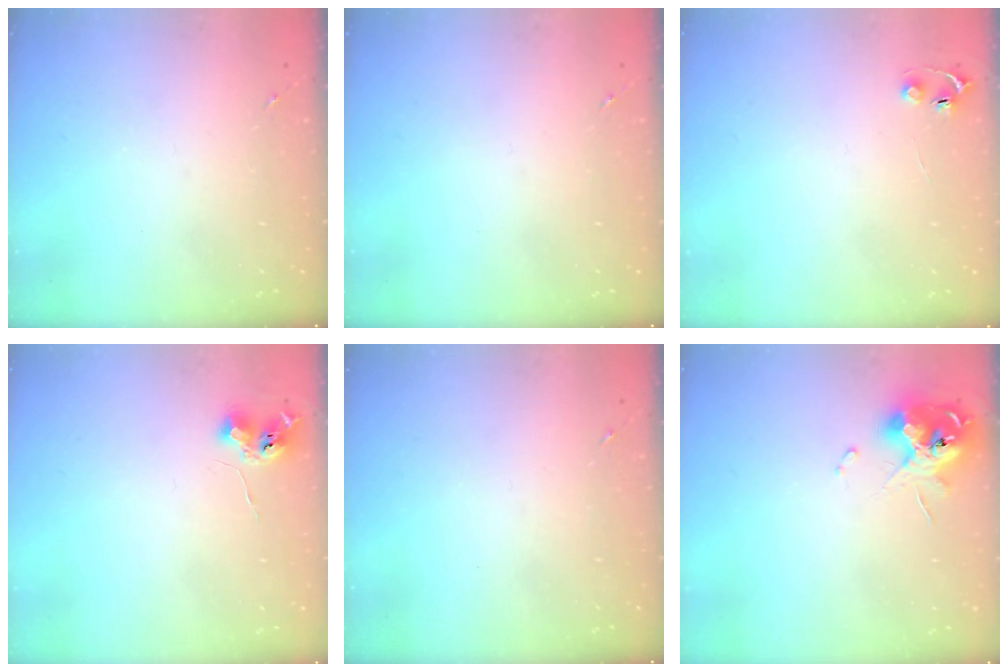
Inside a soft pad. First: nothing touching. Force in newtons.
{"total": 0.0}
{"total": 4.0, "press": 4.0, "slide": 0.5}
{"total": 6.2, "press": 6.1, "slide": 0.8}
{"total": 0.0}
{"total": 12.4, "press": 12.2, "slide": 1.6}